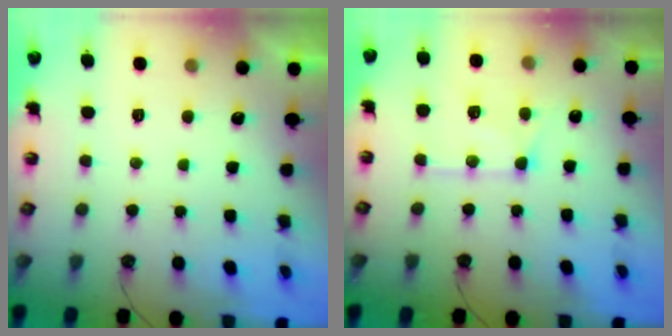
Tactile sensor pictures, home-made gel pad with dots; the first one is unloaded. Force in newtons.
{"total": 11.8, "press": 11.8, "slide": 1.1}